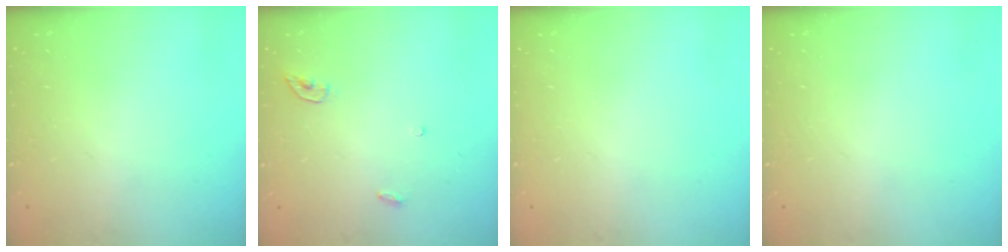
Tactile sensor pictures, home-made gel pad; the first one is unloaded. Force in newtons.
{"total": 3.5, "press": 3.5, "slide": 0.3}
{"total": 0.0}
{"total": 0.0}